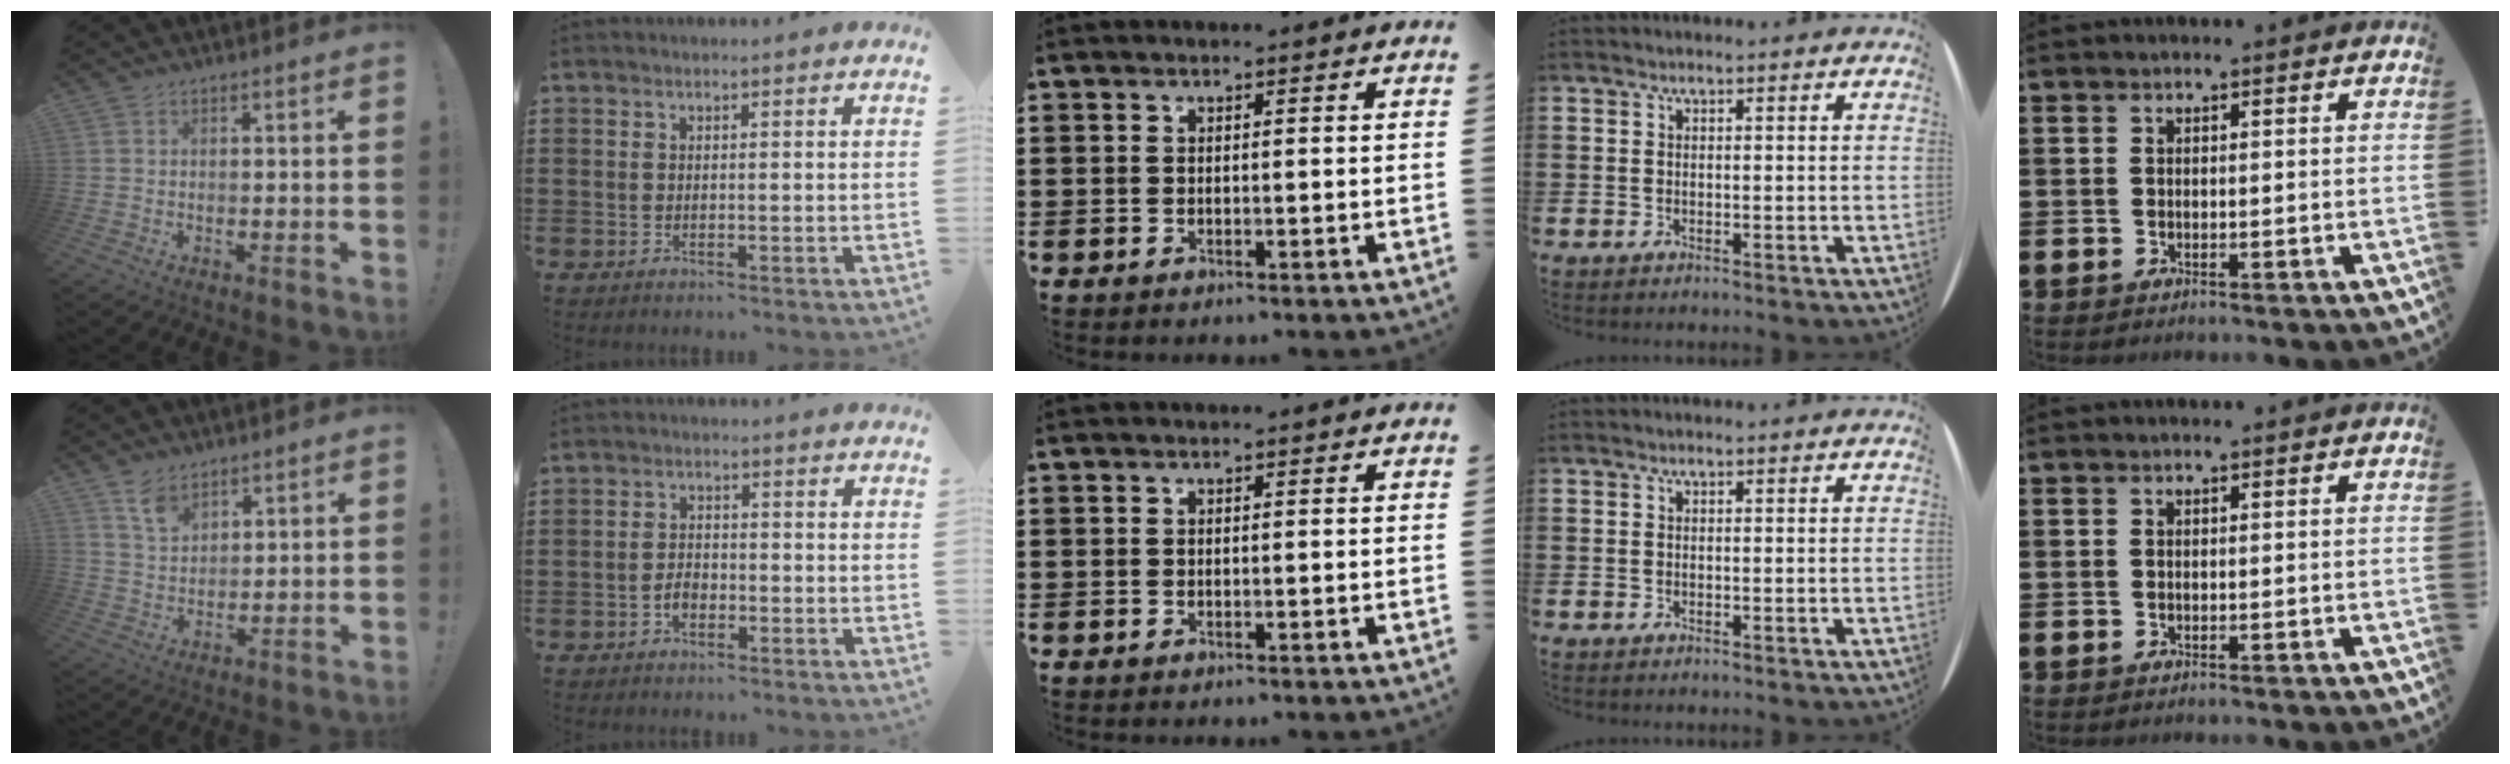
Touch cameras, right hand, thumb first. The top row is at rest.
{"thumb": {"total": 6.8, "force": [5.0, 3.7, 2.9], "torque": [-0.051, -0.028, 0.094]}, "index": {"total": 2.5, "force": [-1.2, 1.5, 1.5], "torque": [-0.031, 0.003, -0.025]}}